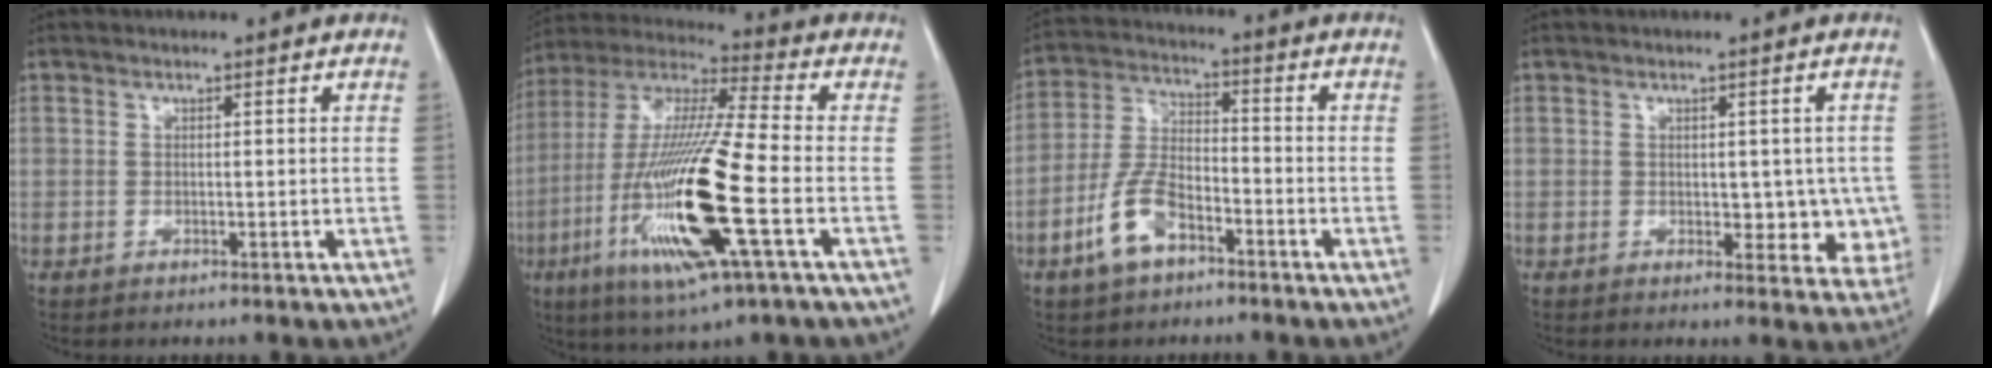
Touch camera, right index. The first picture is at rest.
{"total": 20.7, "force": [-6.0, 1.2, 19.7], "torque": [-0.428, -0.029, -0.115]}
{"total": 8.5, "force": [-4.8, 3.9, 5.9], "torque": [-0.135, 0.007, -0.095]}
{"total": 5.7, "force": [-0.2, 3.5, 4.4], "torque": [-0.027, 0.005, 0.004]}